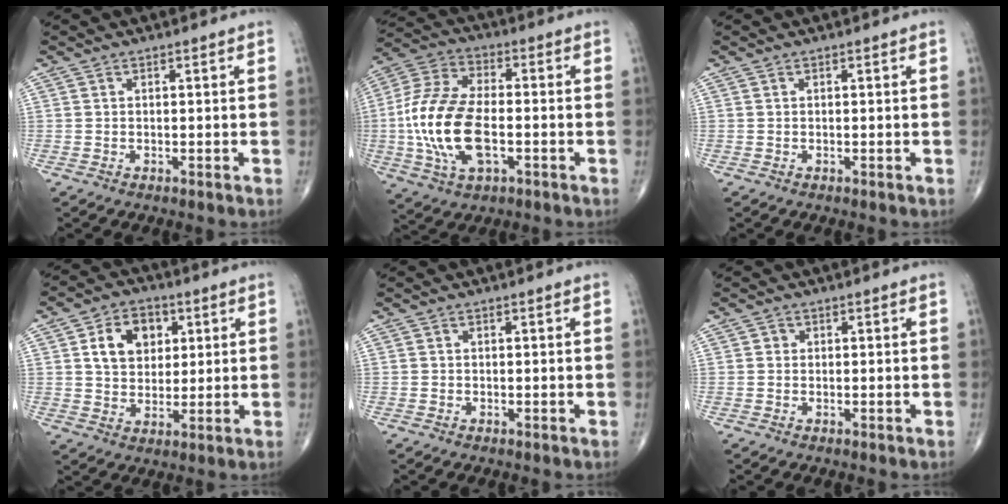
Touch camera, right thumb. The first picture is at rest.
{"total": 17.6, "force": [-2.8, 9.2, 14.8], "torque": [-0.312, 0.017, -0.052]}
{"total": 0.0}
{"total": 9.8, "force": [3.0, 7.4, 5.8], "torque": [-0.062, -0.006, 0.051]}
{"total": 0.0}
{"total": 0.8, "force": [0.1, 0.8, 0.2], "torque": [0.004, 0.002, 0.000]}